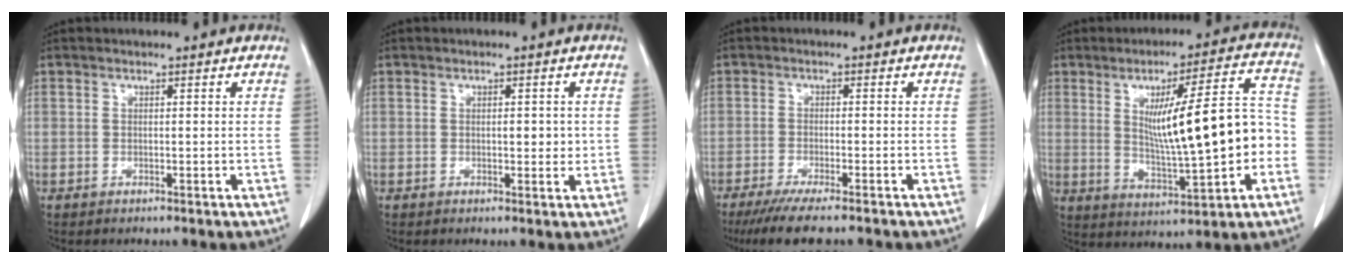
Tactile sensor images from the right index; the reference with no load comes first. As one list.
[{"total": 2.3, "force": [0.1, 1.2, 1.9], "torque": [-0.025, 0.001, 0.003]}, {"total": 9.2, "force": [-7.6, 0.7, 5.2], "torque": [-0.074, -0.020, -0.116]}, {"total": 15.3, "force": [-0.4, 2.3, 15.1], "torque": [-0.230, 0.020, 0.004]}]